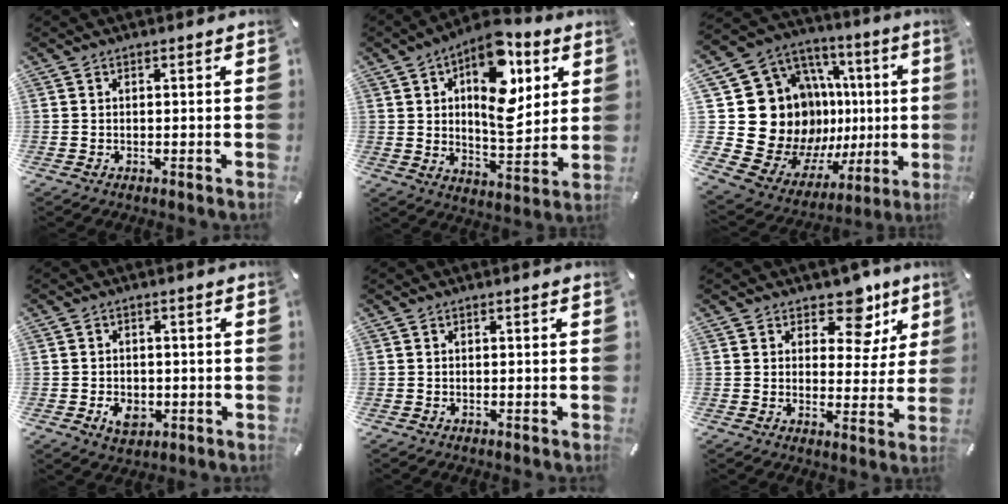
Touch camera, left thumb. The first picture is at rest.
{"total": 17.6, "force": [6.3, 9.3, 13.5], "torque": [-0.208, -0.024, 0.104]}
{"total": 24.6, "force": [0.9, 18.9, 15.7], "torque": [-0.250, -0.079, 0.092]}
{"total": 4.9, "force": [-1.4, 3.8, 2.8], "torque": [-0.051, 0.000, -0.026]}
{"total": 0.0}
{"total": 10.4, "force": [7.2, 5.8, 4.8], "torque": [-0.052, -0.049, 0.123]}